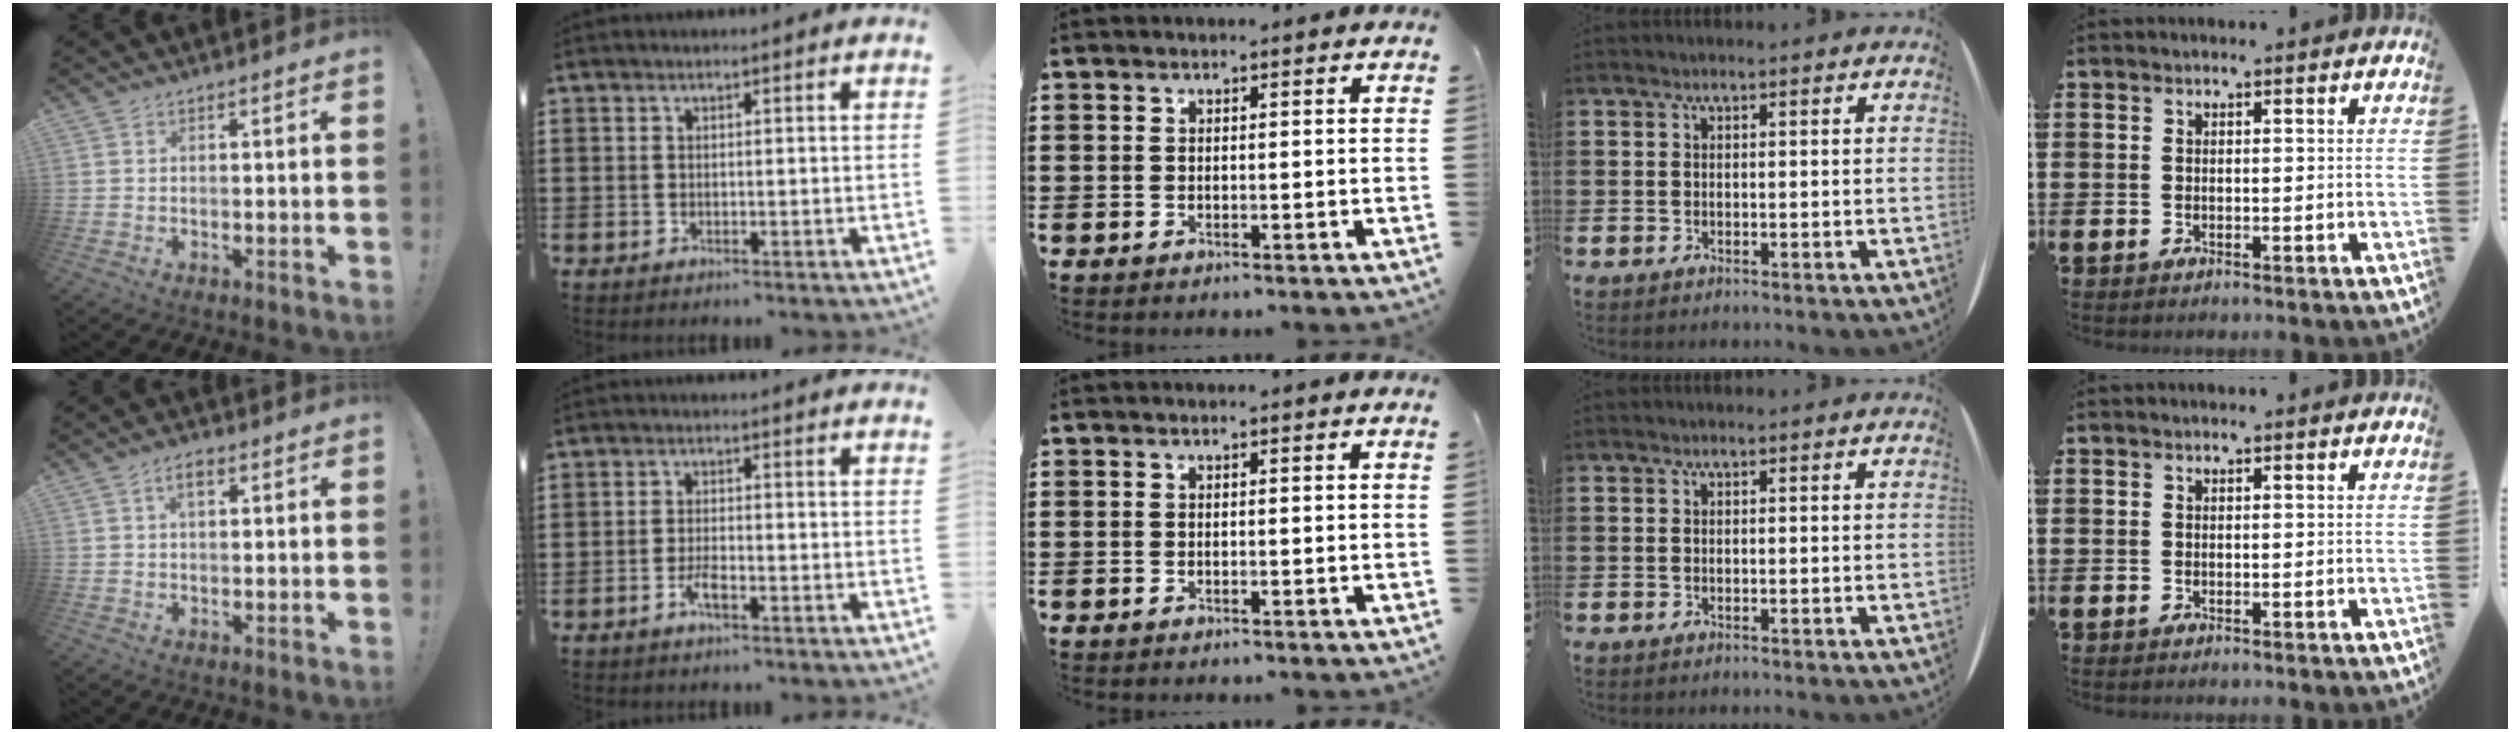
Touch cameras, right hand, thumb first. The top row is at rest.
{"thumb": {"total": 3.2, "force": [1.2, 1.6, 2.5], "torque": [-0.039, 0.002, 0.017]}, "index": {"total": 2.7, "force": [-1.6, 0.6, 2.1], "torque": [-0.043, 0.000, -0.031]}}